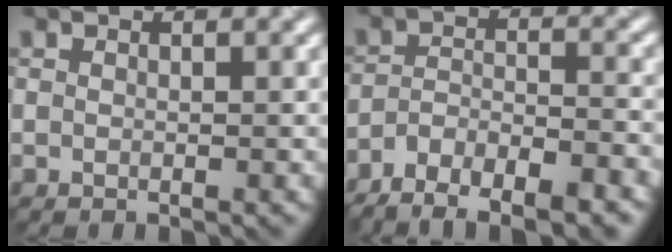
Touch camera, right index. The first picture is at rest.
{"total": 8.7, "force": [-6.9, 3.2, 4.3], "torque": [-0.066, 0.000, -0.110]}